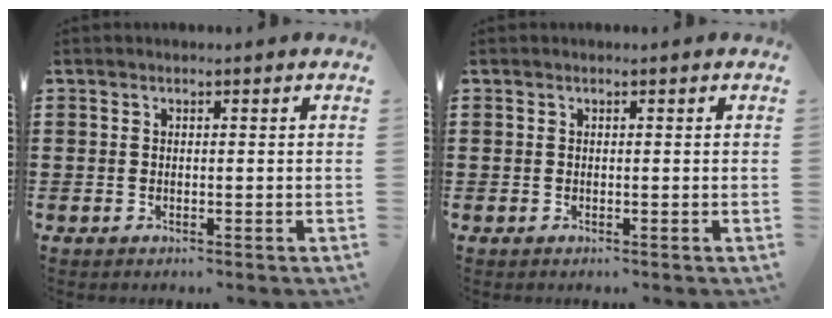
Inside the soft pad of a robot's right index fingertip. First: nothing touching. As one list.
[{"total": 0.0}]